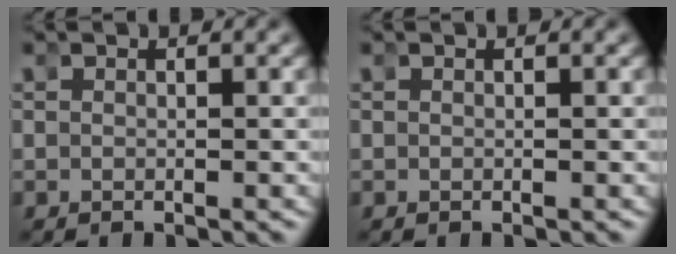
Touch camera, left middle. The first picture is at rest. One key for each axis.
{"total": 0.0}